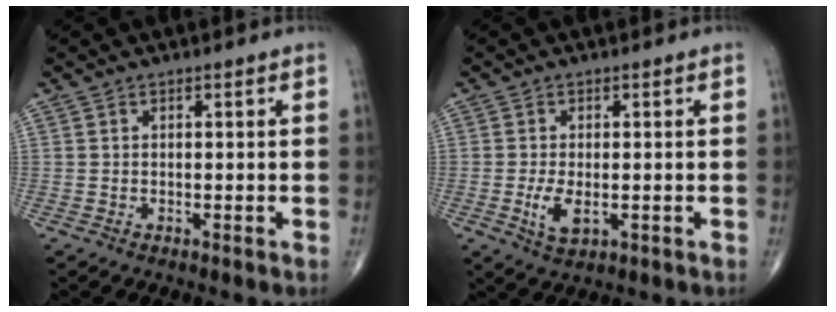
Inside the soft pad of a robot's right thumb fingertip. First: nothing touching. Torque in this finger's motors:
{"motor_torque": [0.19, 0.74, 0.34, 0.22, 0.14]}